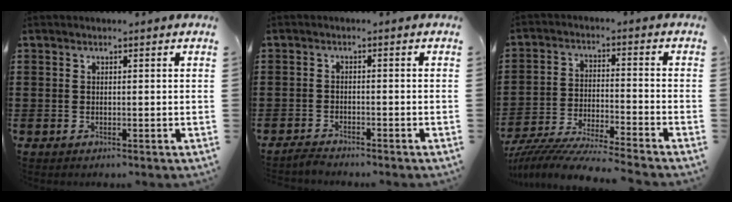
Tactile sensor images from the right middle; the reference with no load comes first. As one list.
[{"total": 1.8, "force": [-1.7, 0.1, 0.2], "torque": [-0.010, -0.001, -0.035]}, {"total": 7.4, "force": [-7.2, -0.3, 1.7], "torque": [-0.038, -0.007, -0.143]}]